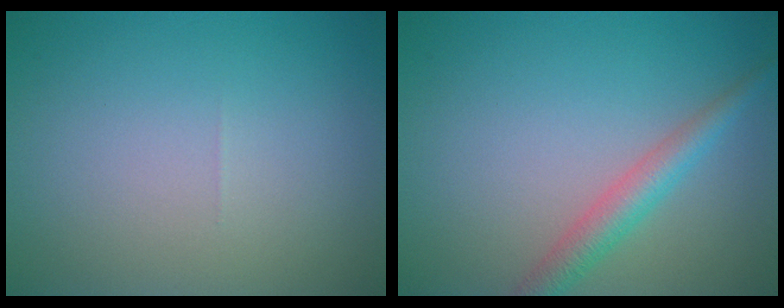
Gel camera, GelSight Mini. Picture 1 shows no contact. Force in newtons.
{"total": 2.9, "press": 2.9, "slide": 0.1}